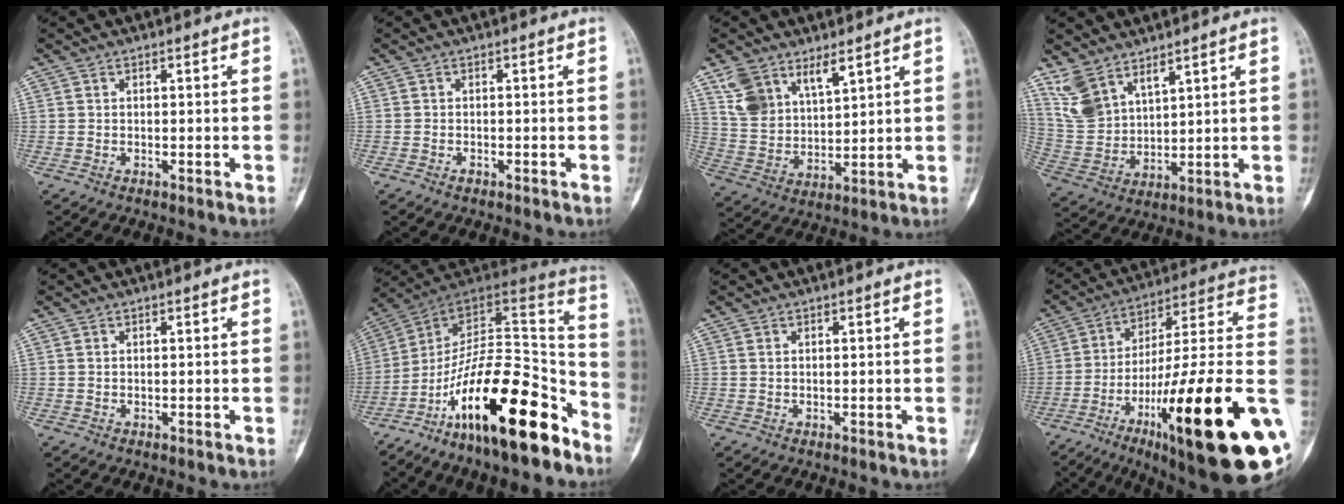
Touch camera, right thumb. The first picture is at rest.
{"total": 0.7, "force": [-0.5, 0.3, 0.3], "torque": [-0.007, 0.004, -0.009]}
{"total": 10.2, "force": [6.6, 5.6, 5.4], "torque": [-0.085, -0.029, 0.141]}
{"total": 9.2, "force": [6.7, 4.3, 4.5], "torque": [-0.087, -0.029, 0.158]}
{"total": 0.0}
{"total": 24.0, "force": [-15.5, 7.7, 16.6], "torque": [-0.222, 0.108, -0.252]}
{"total": 0.5, "force": [0.3, 0.3, 0.3], "torque": [-0.008, 0.003, 0.007]}
{"total": 34.6, "force": [-9.6, 6.5, 32.6], "torque": [-0.417, 0.037, -0.152]}